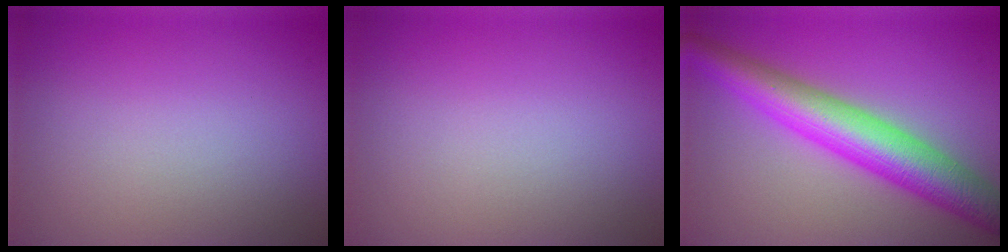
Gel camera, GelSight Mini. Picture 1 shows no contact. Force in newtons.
{"total": 0.0}
{"total": 7.8, "press": 7.8, "slide": 0.0}